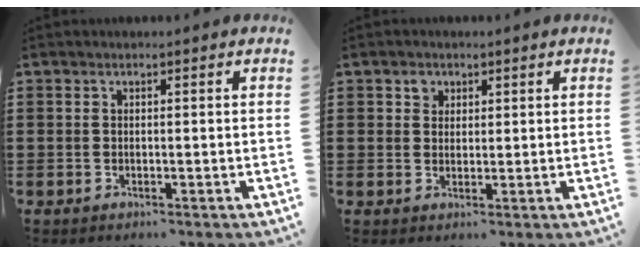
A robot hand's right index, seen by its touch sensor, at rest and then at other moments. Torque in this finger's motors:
{"motor_torque": [0.04, -0.04, 0.01, 0.02]}